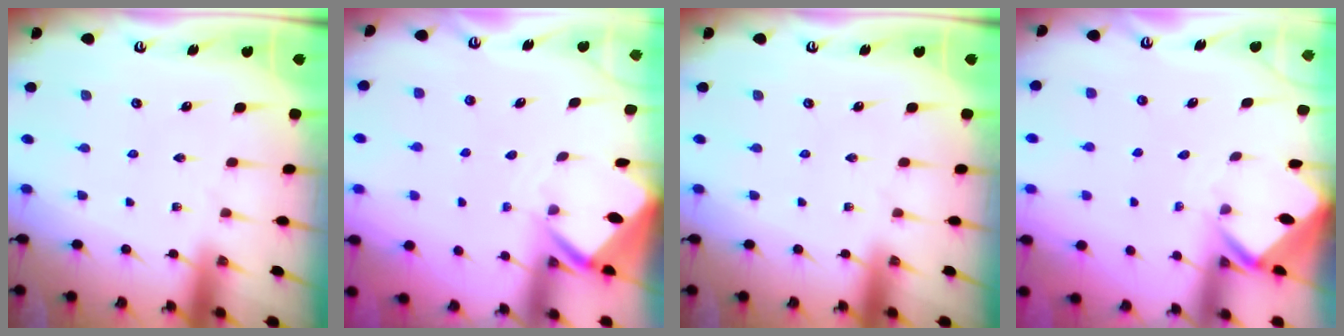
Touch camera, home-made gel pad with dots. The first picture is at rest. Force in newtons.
{"total": 3.3, "press": 3.3, "slide": 0.3}
{"total": 0.0}
{"total": 2.8, "press": 2.8, "slide": 0.2}